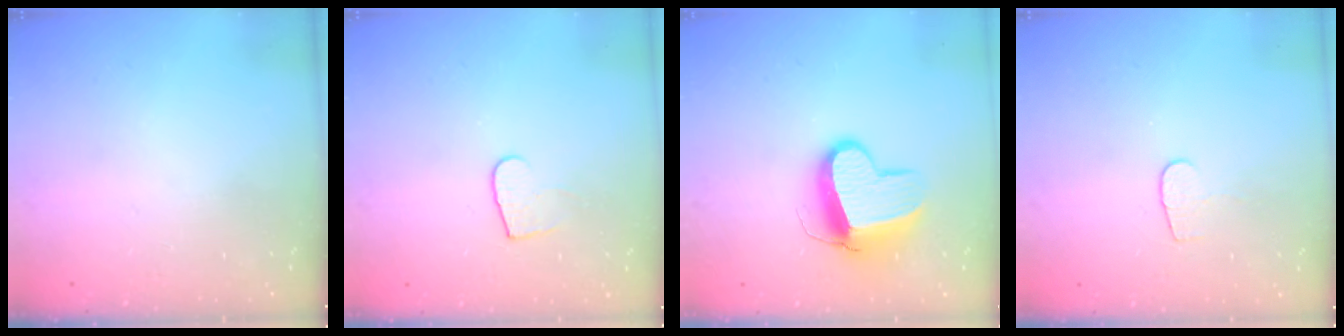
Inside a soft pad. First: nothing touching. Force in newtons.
{"total": 6.0, "press": 6.0, "slide": 0.5}
{"total": 12.0, "press": 11.9, "slide": 1.2}
{"total": 4.7, "press": 4.6, "slide": 0.4}